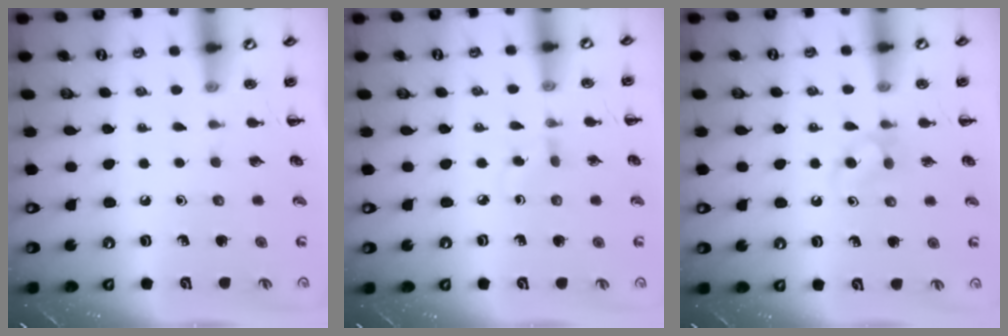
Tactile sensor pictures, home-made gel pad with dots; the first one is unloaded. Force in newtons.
{"total": 2.2, "press": 1.9, "slide": 1.1}
{"total": 4.6, "press": 4.2, "slide": 1.9}